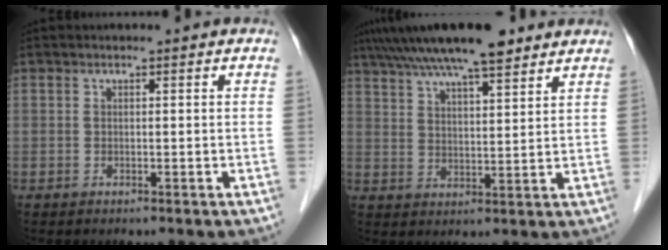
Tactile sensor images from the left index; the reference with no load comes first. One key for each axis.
{"total": 14.0, "fx": 11.0, "fy": 2.4, "fz": 8.3, "tx": -0.144, "ty": 0.035, "tz": 0.179}